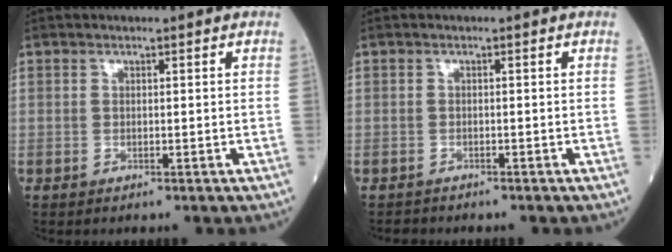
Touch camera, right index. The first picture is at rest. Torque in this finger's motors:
{"motor_torque": [-0.23, -0.19, -0.14, -0.06]}